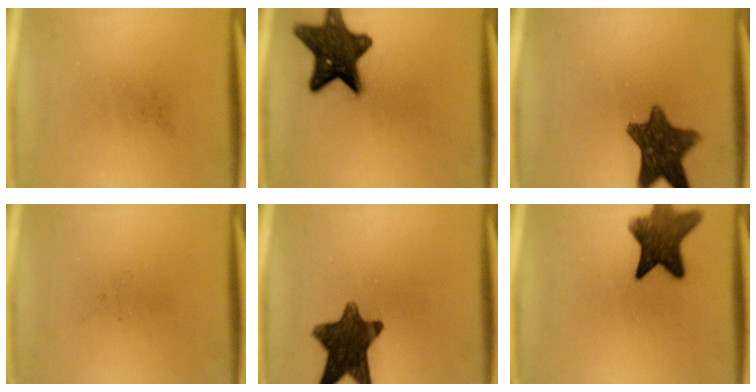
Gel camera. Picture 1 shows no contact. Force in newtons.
{"total": 14.4}
{"total": 11.0}
{"total": 0.0}
{"total": 12.0}
{"total": 10.4}